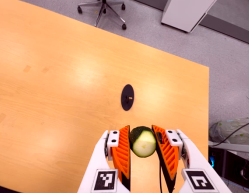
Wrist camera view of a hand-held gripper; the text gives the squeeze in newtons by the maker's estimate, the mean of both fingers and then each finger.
{"total": 9.5, "left": 8.9, "right": 10.2}